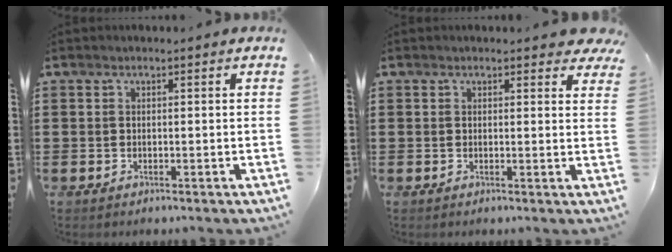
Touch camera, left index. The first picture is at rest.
{"total": 2.0, "force": [1.7, 0.6, 0.8], "torque": [-0.004, -0.002, 0.029]}